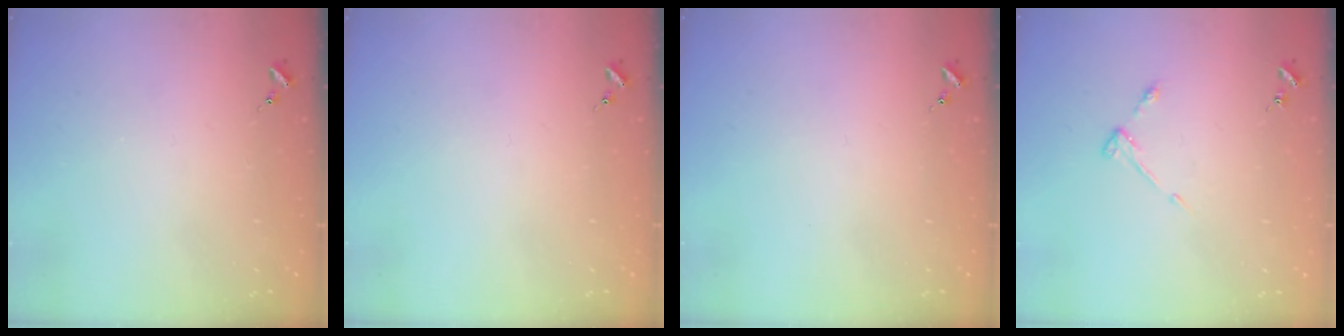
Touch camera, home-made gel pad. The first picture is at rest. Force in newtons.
{"total": 0.0}
{"total": 0.0}
{"total": 3.6, "press": 3.6, "slide": 0.5}